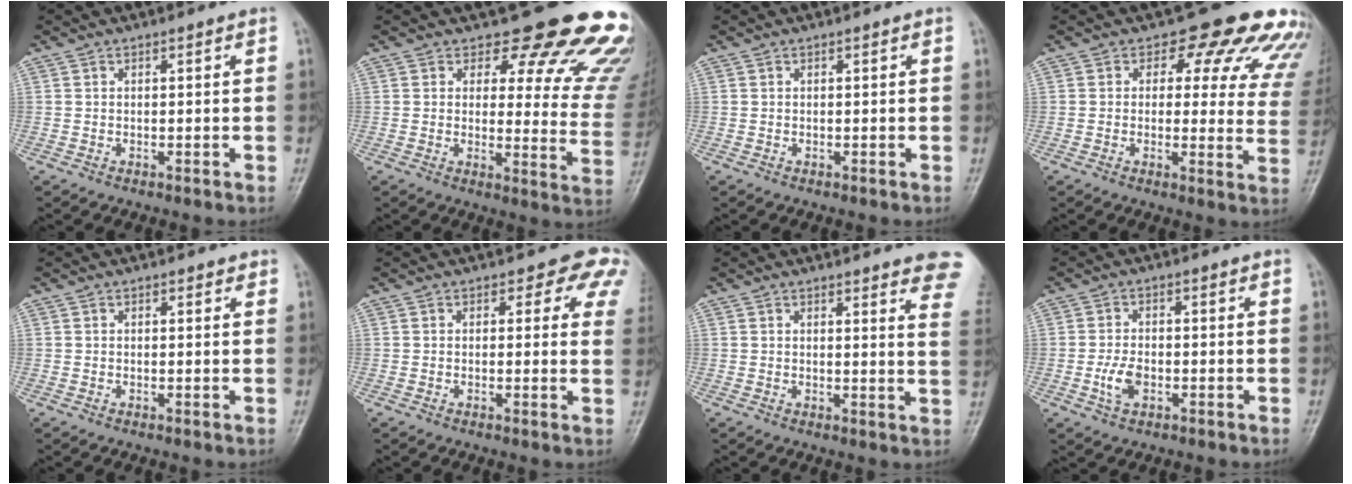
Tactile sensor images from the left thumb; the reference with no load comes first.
{"total": 18.4, "force": [16.0, 6.4, 6.4], "torque": [-0.017, -0.132, 0.163]}
{"total": 0.0}
{"total": 16.0, "force": [12.0, 7.6, 7.4], "torque": [-0.026, -0.058, 0.107]}
{"total": 1.0, "force": [0.7, 0.6, 0.4], "torque": [0.001, -0.004, 0.003]}
{"total": 6.4, "force": [4.0, 3.5, 3.5], "torque": [-0.001, -0.015, 0.024]}
{"total": 12.2, "force": [9.9, 2.3, 6.7], "torque": [-0.044, -0.044, 0.091]}
{"total": 4.2, "force": [-1.2, 2.5, 3.1], "torque": [-0.061, 0.005, -0.023]}